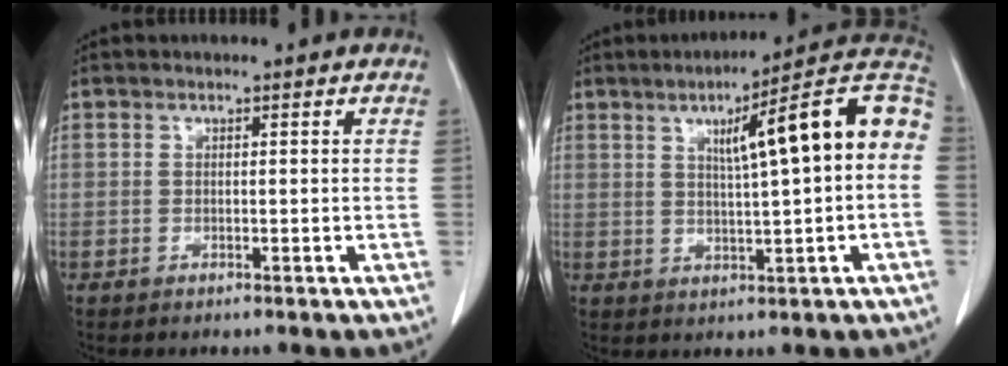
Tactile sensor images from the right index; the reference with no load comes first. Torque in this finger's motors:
{"motor_torque": [0.70, 0.24, 0.31, 0.08]}